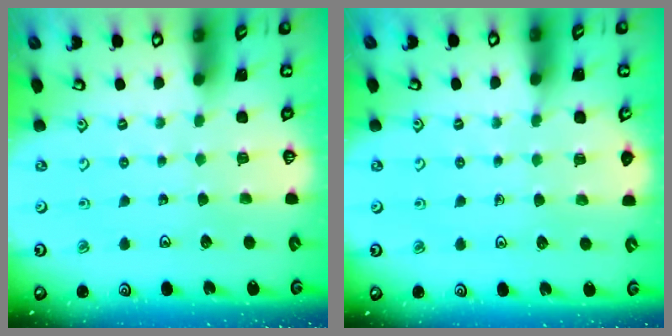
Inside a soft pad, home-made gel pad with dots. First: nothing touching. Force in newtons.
{"total": 5.2, "press": 4.8, "slide": 2.1}